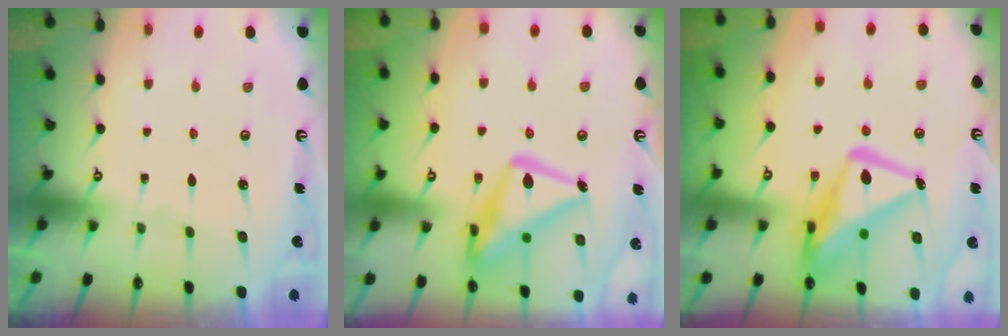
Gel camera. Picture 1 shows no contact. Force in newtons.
{"total": 18.6, "press": 18.5, "slide": 1.3}
{"total": 17.3, "press": 17.2, "slide": 1.7}